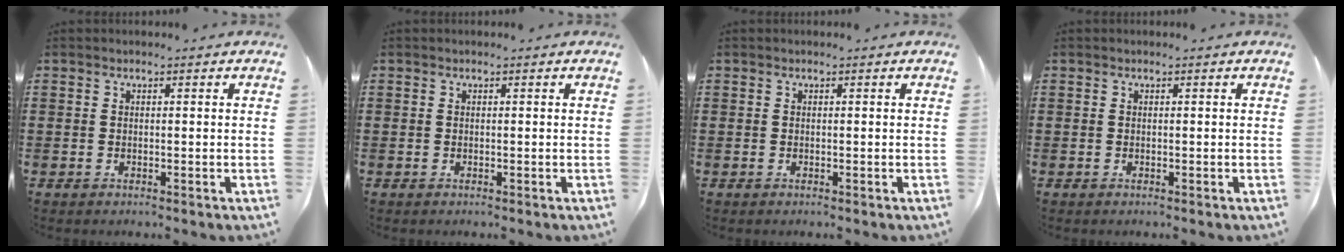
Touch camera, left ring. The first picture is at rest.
{"total": 0.0}
{"total": 0.0}
{"total": 0.0}